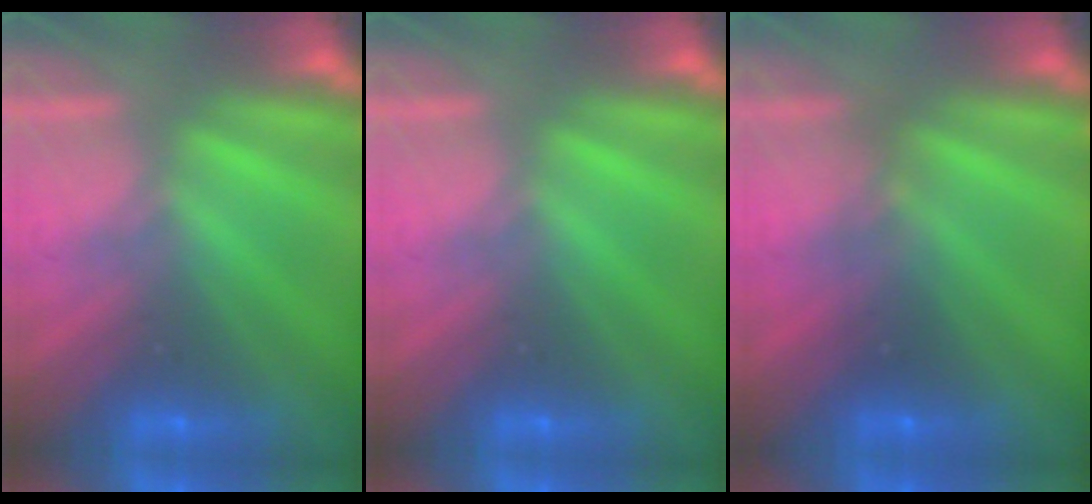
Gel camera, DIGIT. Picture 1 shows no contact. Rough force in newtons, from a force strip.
{"total": 0.0}
{"total": 2.3}